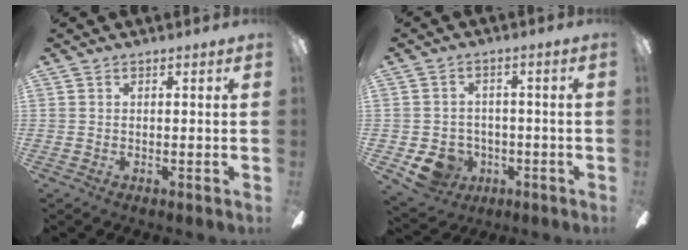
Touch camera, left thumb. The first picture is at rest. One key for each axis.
{"total": 7.8, "fx": -3.2, "fy": 6.6, "fz": 2.6, "tx": -0.079, "ty": 0.023, "tz": -0.054}